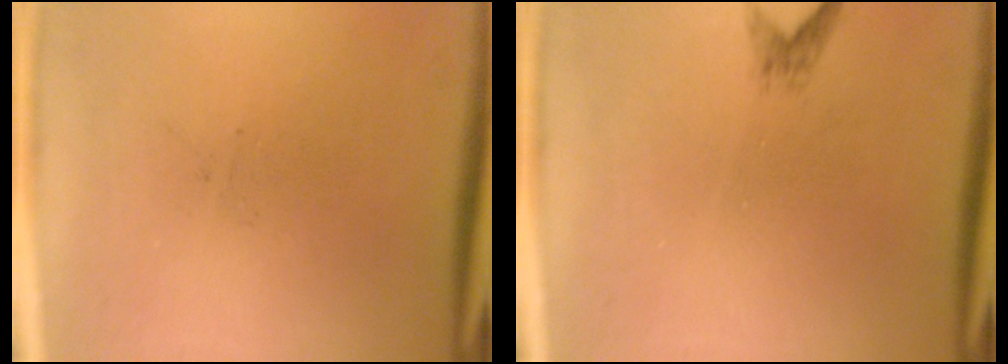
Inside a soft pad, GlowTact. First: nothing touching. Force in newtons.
{"total": 1.1}